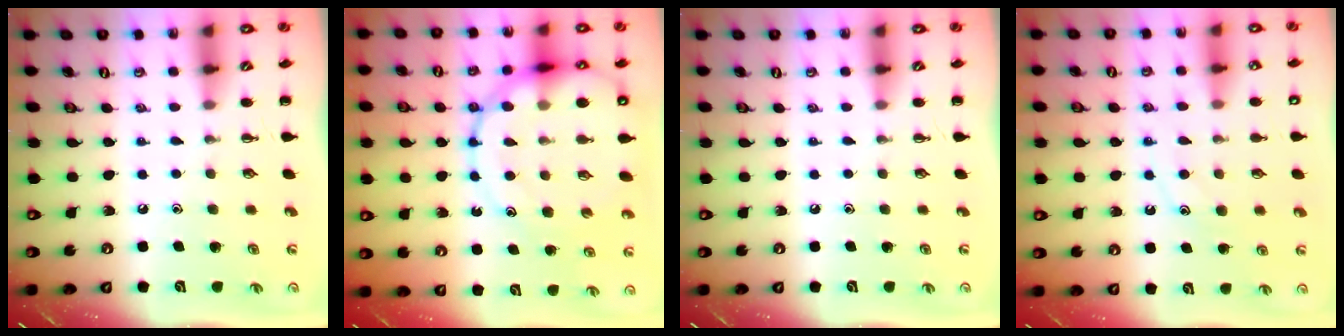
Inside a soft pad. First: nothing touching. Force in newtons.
{"total": 20.8, "press": 20.6, "slide": 3.0}
{"total": 0.0}
{"total": 10.5, "press": 10.4, "slide": 0.8}